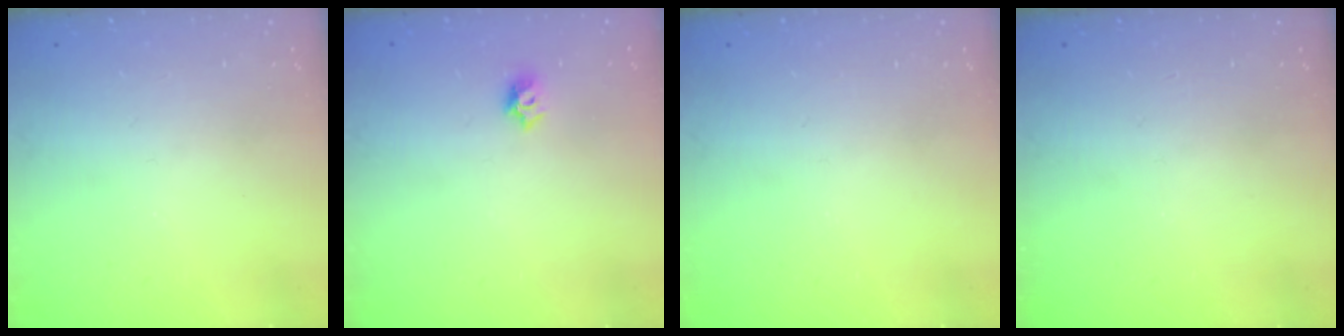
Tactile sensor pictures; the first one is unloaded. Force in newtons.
{"total": 5.7, "press": 5.6, "slide": 0.7}
{"total": 0.0}
{"total": 0.0}